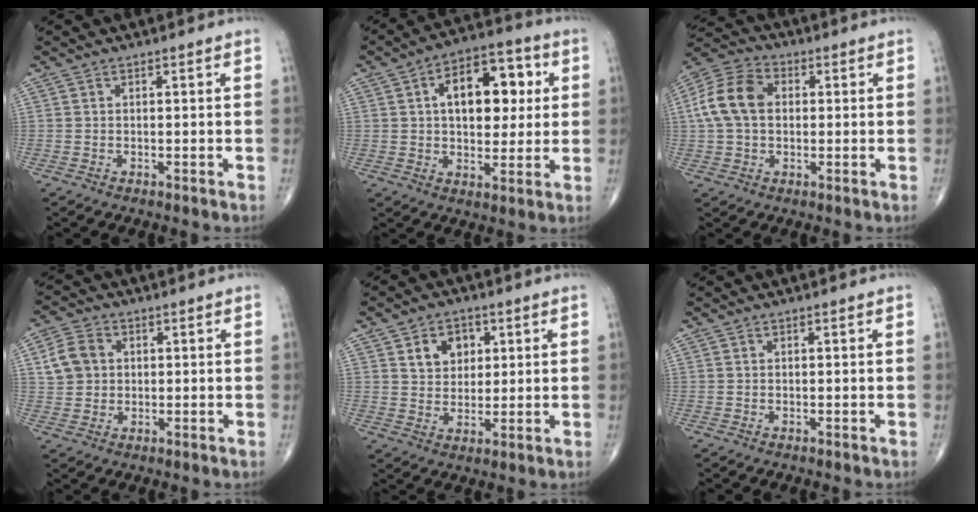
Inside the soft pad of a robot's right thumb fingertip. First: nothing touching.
{"total": 15.0, "force": [3.2, 8.7, 11.8], "torque": [-0.133, 0.013, 0.044]}
{"total": 11.4, "force": [1.2, 8.1, 8.0], "torque": [-0.157, 0.029, 0.014]}
{"total": 6.4, "force": [1.3, 5.3, 3.3], "torque": [-0.050, 0.005, 0.022]}
{"total": 7.0, "force": [2.6, 5.3, 3.7], "torque": [-0.027, -0.010, 0.043]}
{"total": 0.0}